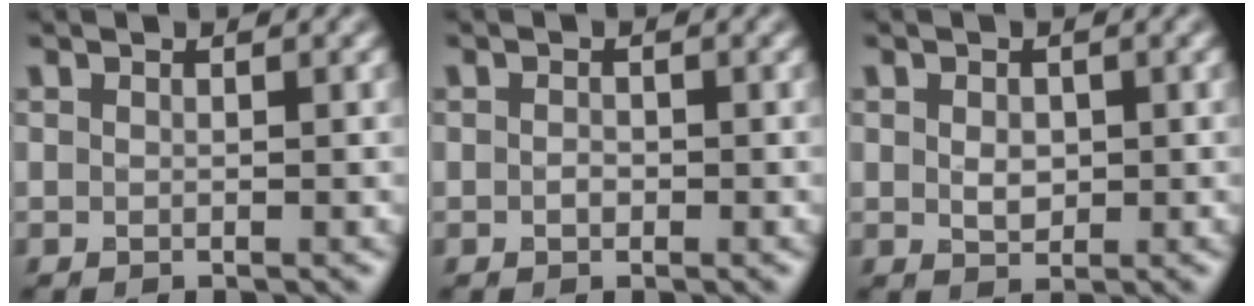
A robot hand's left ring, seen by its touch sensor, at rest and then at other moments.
{"total": 0.7, "force": [-0.1, 0.6, 0.5], "torque": [-0.009, -0.002, -0.004]}
{"total": 1.7, "force": [0.2, 1.2, 1.1], "torque": [-0.021, -0.003, 0.005]}